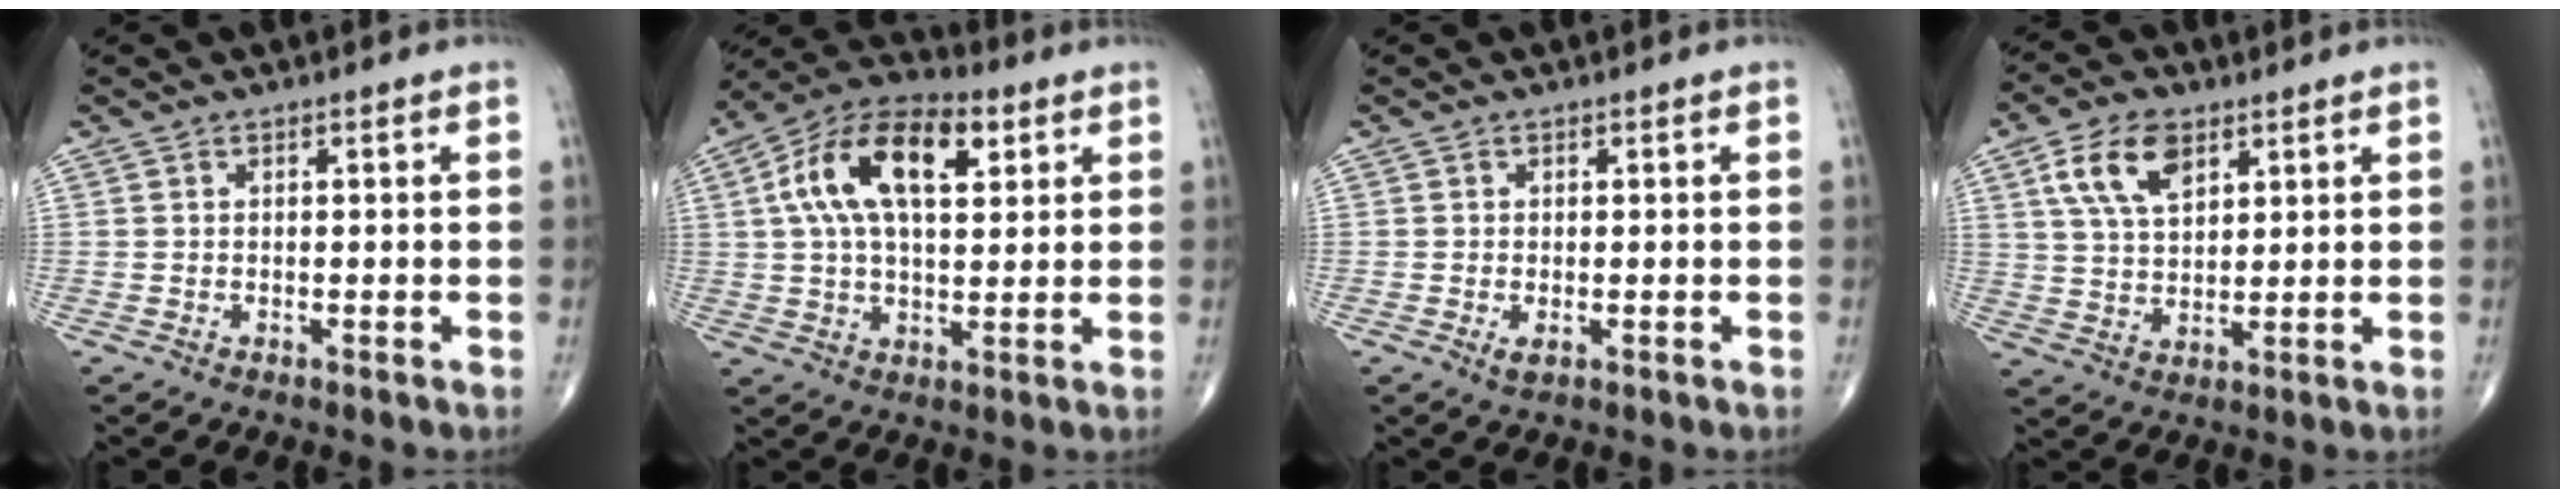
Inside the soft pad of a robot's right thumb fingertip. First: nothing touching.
{"total": 17.0, "force": [5.2, 8.8, 13.6], "torque": [-0.229, 0.018, 0.083]}
{"total": 1.4, "force": [-0.4, 0.6, 1.2], "torque": [-0.023, -0.004, -0.006]}
{"total": 9.8, "force": [4.6, 5.5, 6.7], "torque": [-0.114, -0.011, 0.089]}